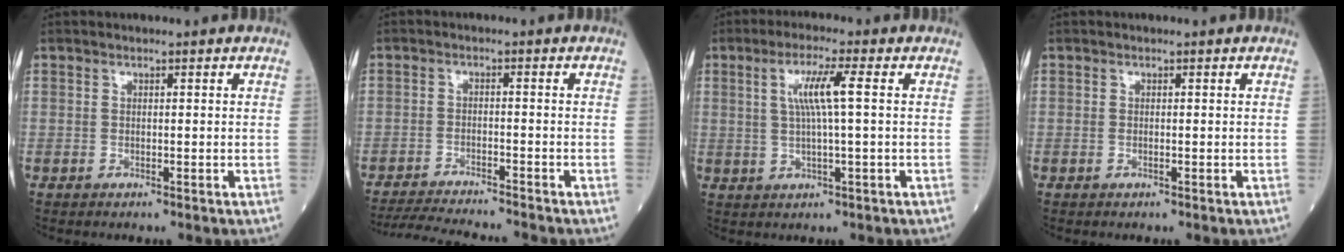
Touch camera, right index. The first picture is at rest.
{"total": 10.4, "force": [-9.7, -0.4, 3.5], "torque": [-0.049, -0.014, -0.156]}
{"total": 5.8, "force": [1.2, -0.3, 5.6], "torque": [-0.110, 0.006, 0.025]}
{"total": 0.0}